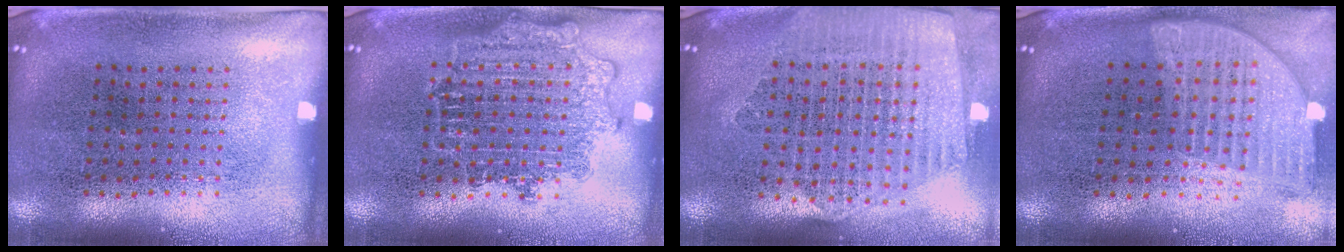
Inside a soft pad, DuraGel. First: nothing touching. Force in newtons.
{"total": 2.6, "press": 2.6, "slide": 0.4}
{"total": 2.4, "press": 2.2, "slide": 1.1}
{"total": 1.7, "press": 1.5, "slide": 0.9}